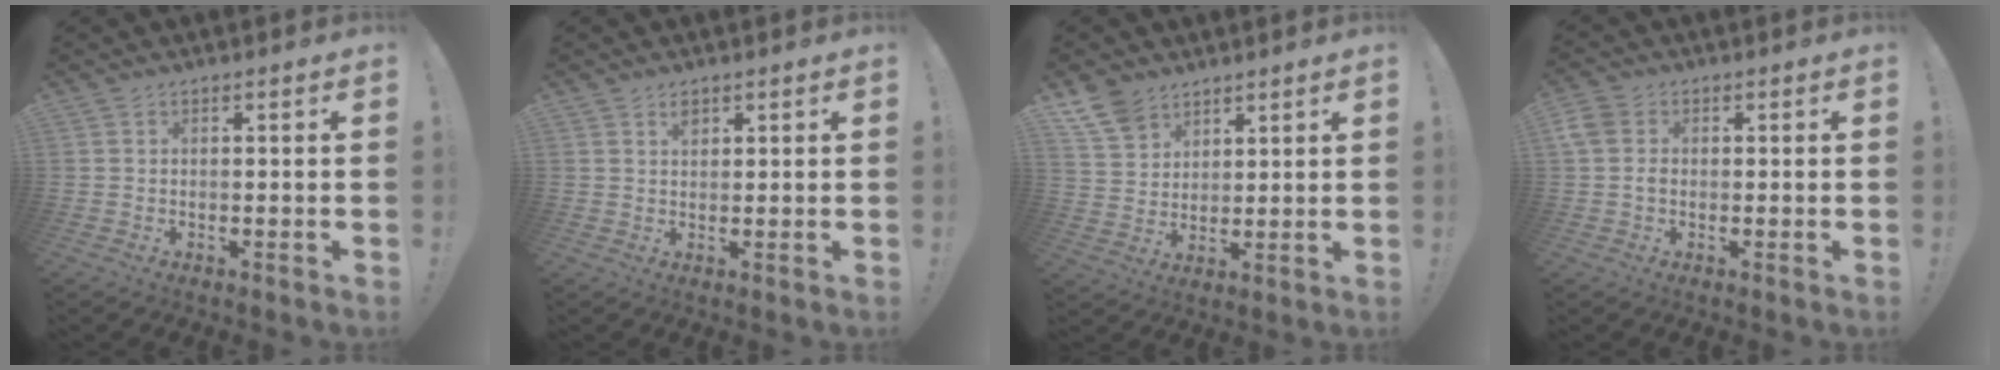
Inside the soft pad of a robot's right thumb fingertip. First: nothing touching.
{"total": 1.7, "force": [1.2, 1.0, 0.8], "torque": [0.005, -0.009, 0.017]}
{"total": 9.4, "force": [7.0, 5.6, 2.9], "torque": [-0.059, -0.040, 0.138]}
{"total": 4.0, "force": [-0.3, 3.2, 2.5], "torque": [-0.051, 0.000, -0.009]}